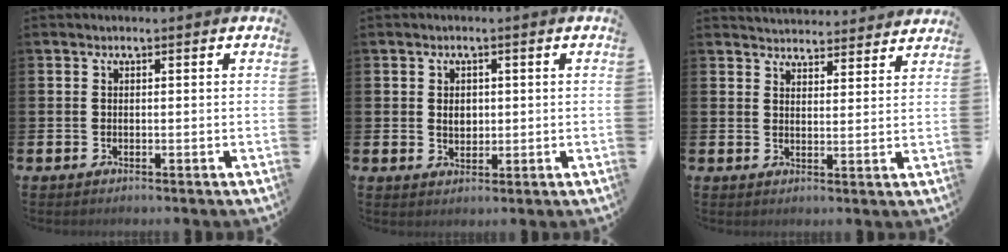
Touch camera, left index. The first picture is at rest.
{"total": 2.2, "force": [0.5, 1.7, 1.3], "torque": [-0.005, 0.001, 0.003]}
{"total": 4.3, "force": [4.2, 0.6, -0.2], "torque": [-0.005, -0.027, 0.077]}